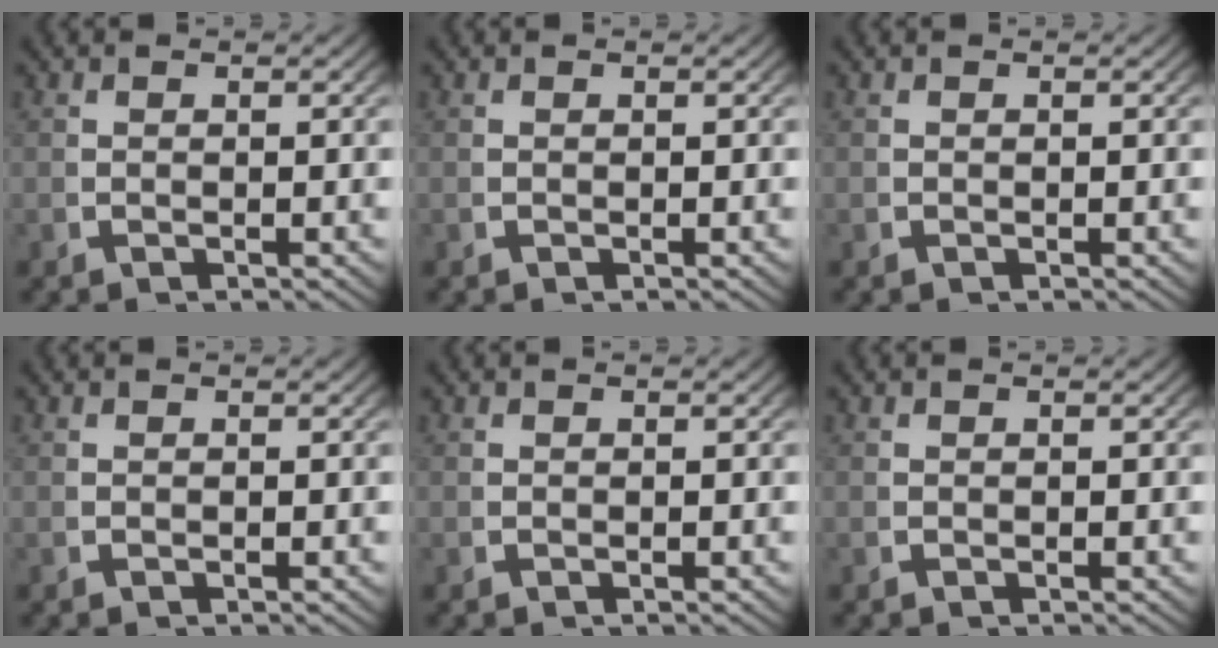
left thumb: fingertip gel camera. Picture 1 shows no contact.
{"total": 0.0}
{"total": 0.0}
{"total": 0.0}
{"total": 0.0}
{"total": 0.0}